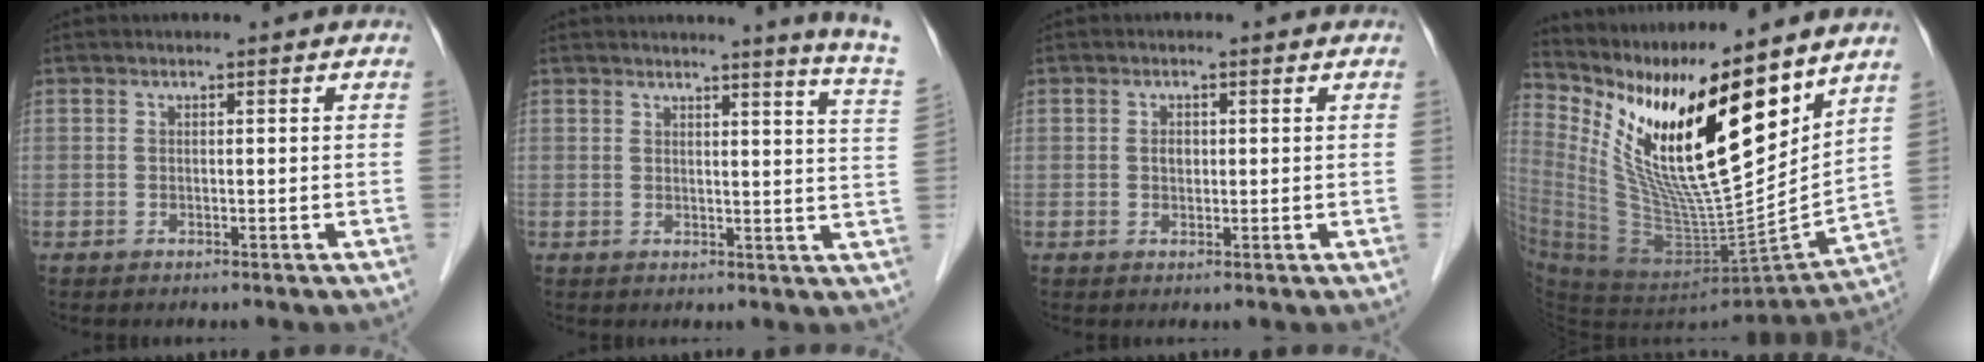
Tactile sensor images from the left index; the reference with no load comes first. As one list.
[{"total": 8.7, "force": [7.7, -1.9, 3.5], "torque": [-0.041, -0.066, 0.064]}, {"total": 1.4, "force": [0.1, 1.1, 0.9], "torque": [-0.016, 0.002, 0.003]}, {"total": 22.2, "force": [12.6, 4.2, 17.8], "torque": [-0.320, -0.014, 0.228]}]